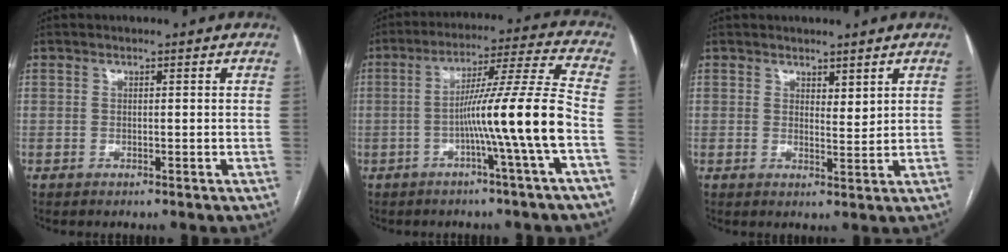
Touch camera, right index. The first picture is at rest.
{"total": 12.9, "force": [-3.8, -2.6, 12.0], "torque": [-0.196, 0.009, -0.066]}
{"total": 2.2, "force": [1.6, 0.9, 1.2], "torque": [-0.017, -0.009, 0.031]}